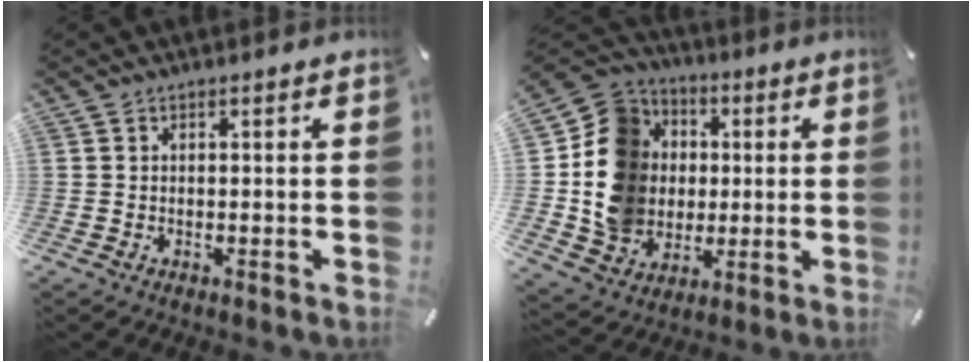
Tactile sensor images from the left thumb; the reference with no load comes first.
{"total": 15.9, "force": [-0.4, 14.8, 5.8], "torque": [-0.115, 0.015, -0.001]}